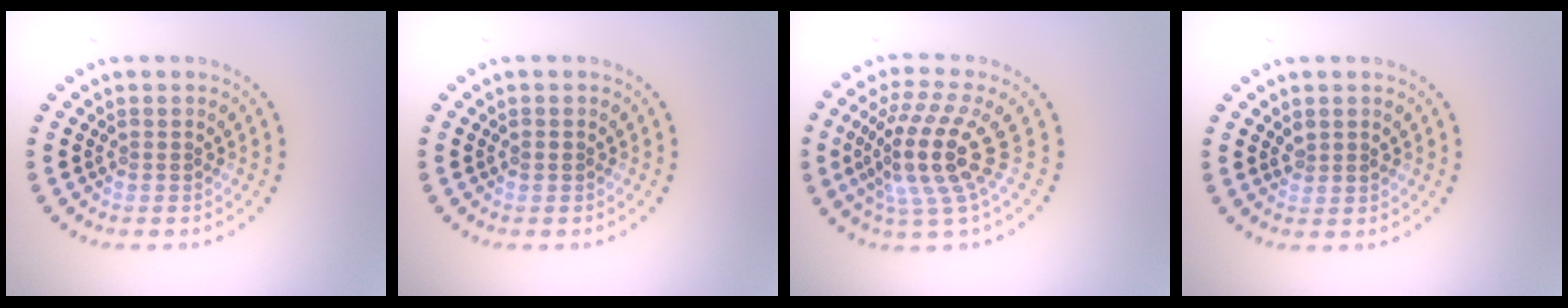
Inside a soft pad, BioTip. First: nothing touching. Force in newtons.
{"total": 0.6, "press": 0.6, "slide": 0.1}
{"total": 5.5, "press": 4.0, "slide": 3.8}
{"total": 0.9, "press": 0.9, "slide": 0.2}